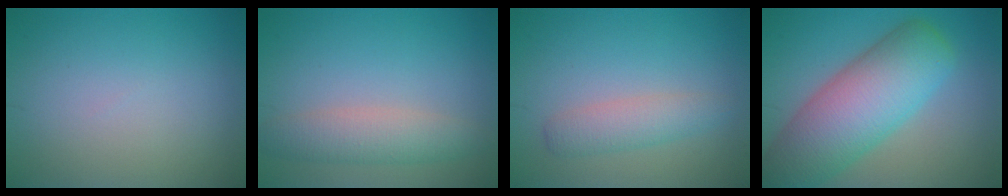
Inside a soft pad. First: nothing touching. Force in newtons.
{"total": 3.6, "press": 3.5, "slide": 0.2}
{"total": 2.6, "press": 2.6, "slide": 0.0}
{"total": 10.2, "press": 10.2, "slide": 0.3}